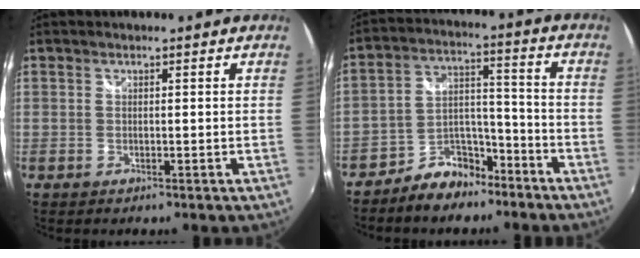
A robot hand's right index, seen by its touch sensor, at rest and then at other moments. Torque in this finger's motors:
{"motor_torque": [0.67, -0.38, 0.30, 0.01]}